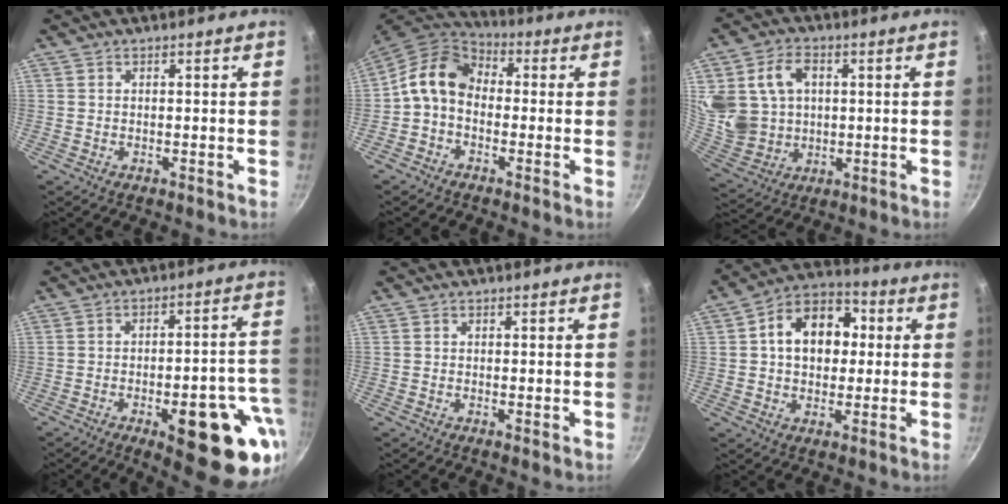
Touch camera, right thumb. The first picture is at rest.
{"total": 10.0, "force": [-0.6, 7.6, 6.4], "torque": [-0.100, 0.038, -0.035]}
{"total": 15.4, "force": [3.3, 12.2, 8.7], "torque": [-0.168, -0.005, 0.080]}
{"total": 20.8, "force": [-8.7, 7.6, 17.4], "torque": [-0.156, 0.028, -0.108]}
{"total": 0.5, "force": [0.1, 0.1, 0.5], "torque": [-0.009, -0.003, -0.001]}
{"total": 14.1, "force": [2.1, 10.2, 9.5], "torque": [-0.108, 0.024, 0.016]}